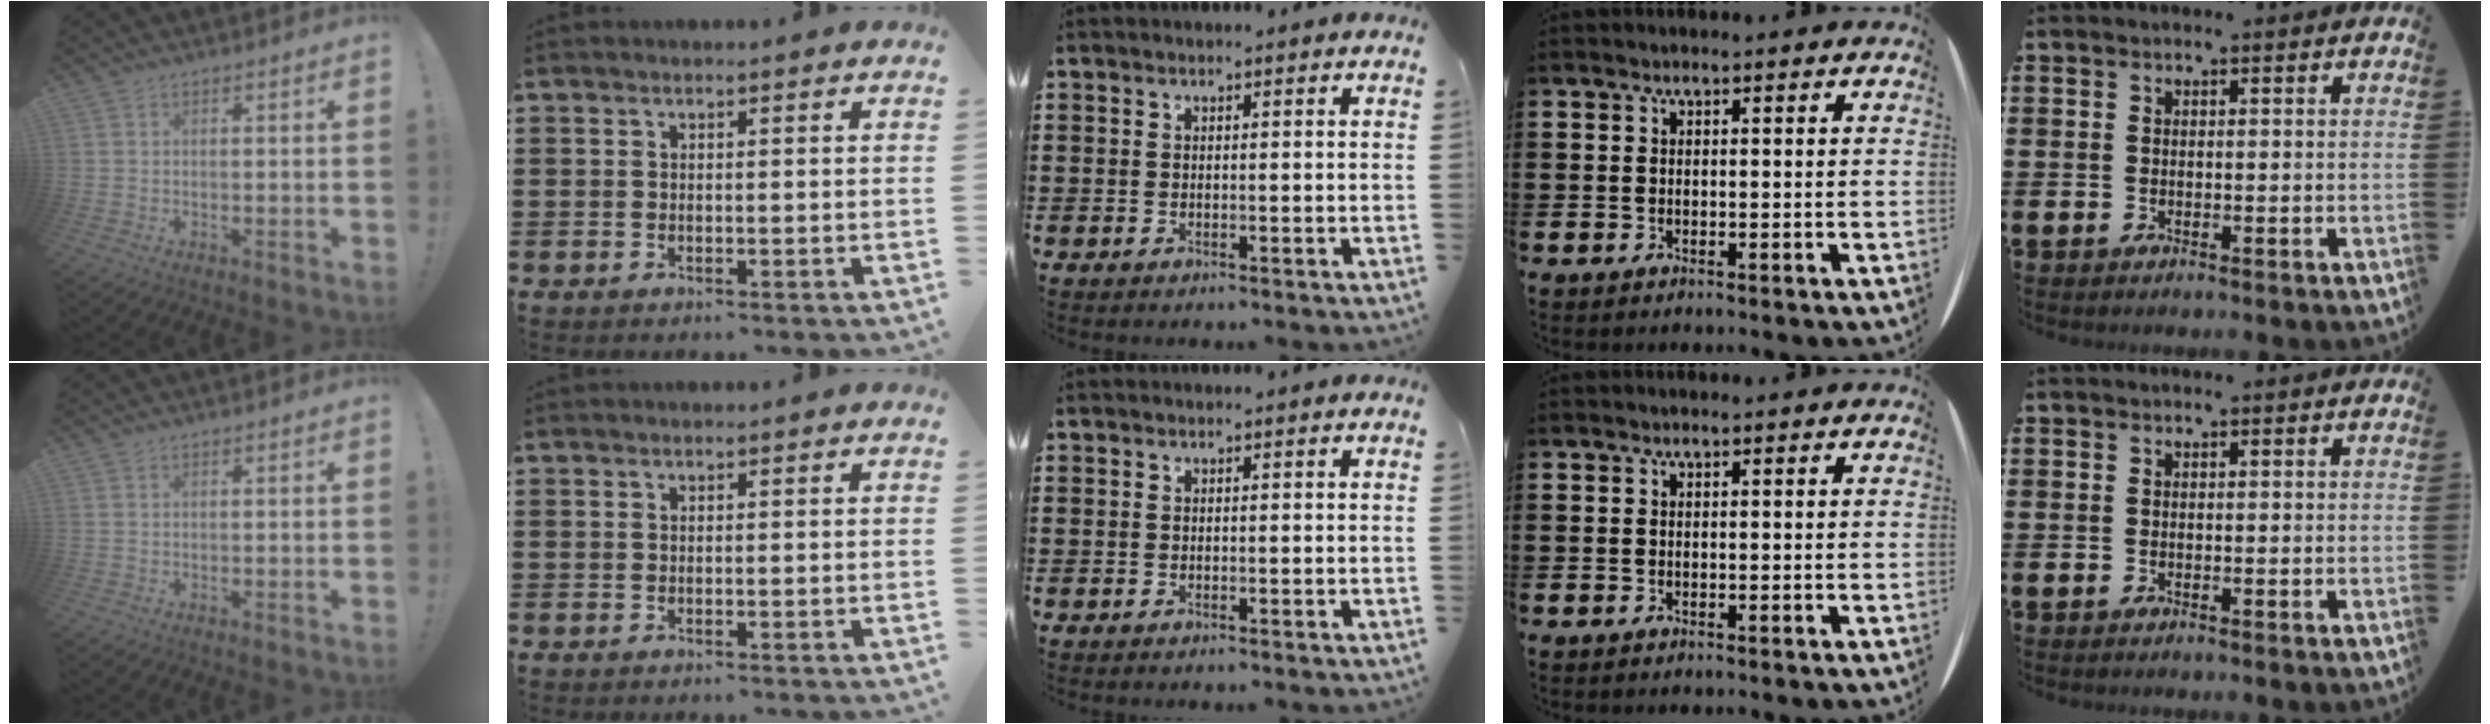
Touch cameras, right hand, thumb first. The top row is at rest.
{}